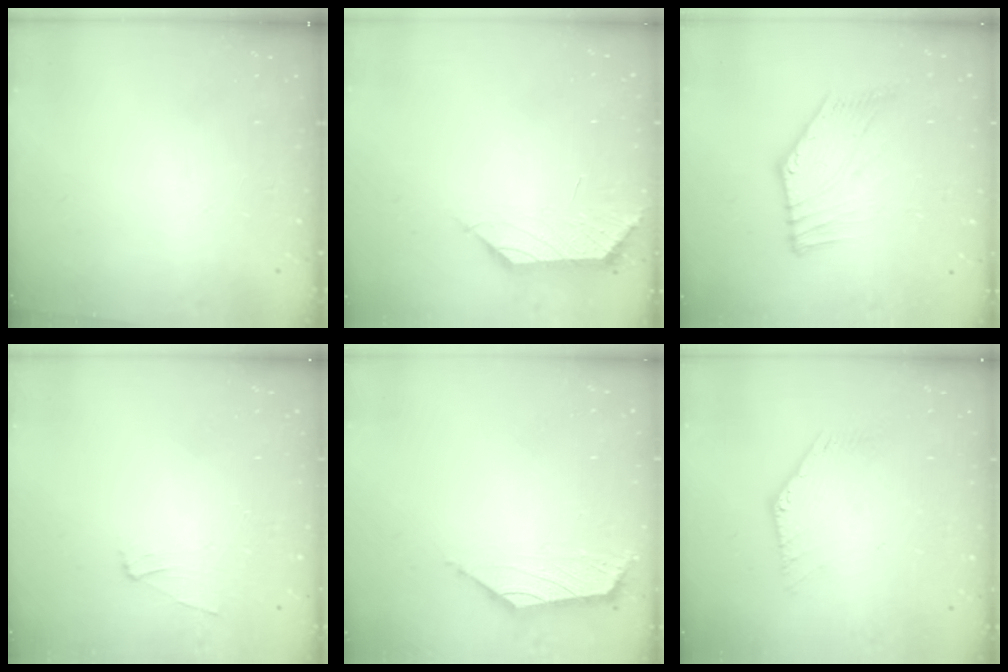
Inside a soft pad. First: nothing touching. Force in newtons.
{"total": 1.5, "press": 1.3, "slide": 0.6}
{"total": 0.6, "press": 0.2, "slide": 0.6}
{"total": 1.6, "press": 1.5, "slide": 0.5}
{"total": 1.5, "press": 1.4, "slide": 0.5}
{"total": 0.0}